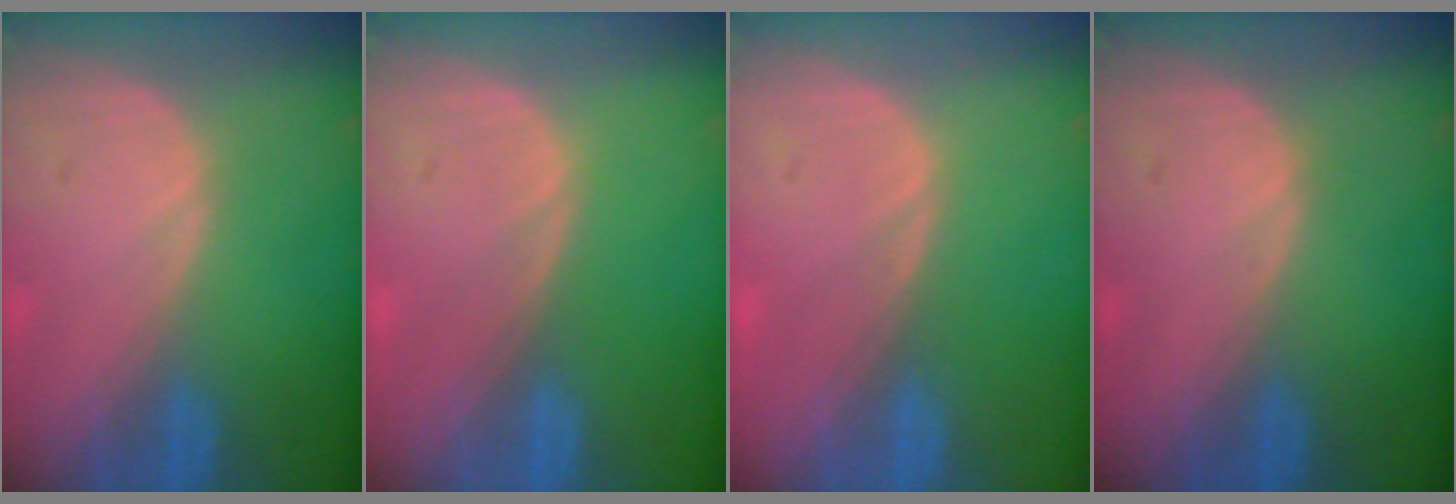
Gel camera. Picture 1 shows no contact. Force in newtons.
{"total": 0.0}
{"total": 0.5, "press": 0.1, "slide": 0.5}
{"total": 0.6, "press": 0.1, "slide": 0.6}